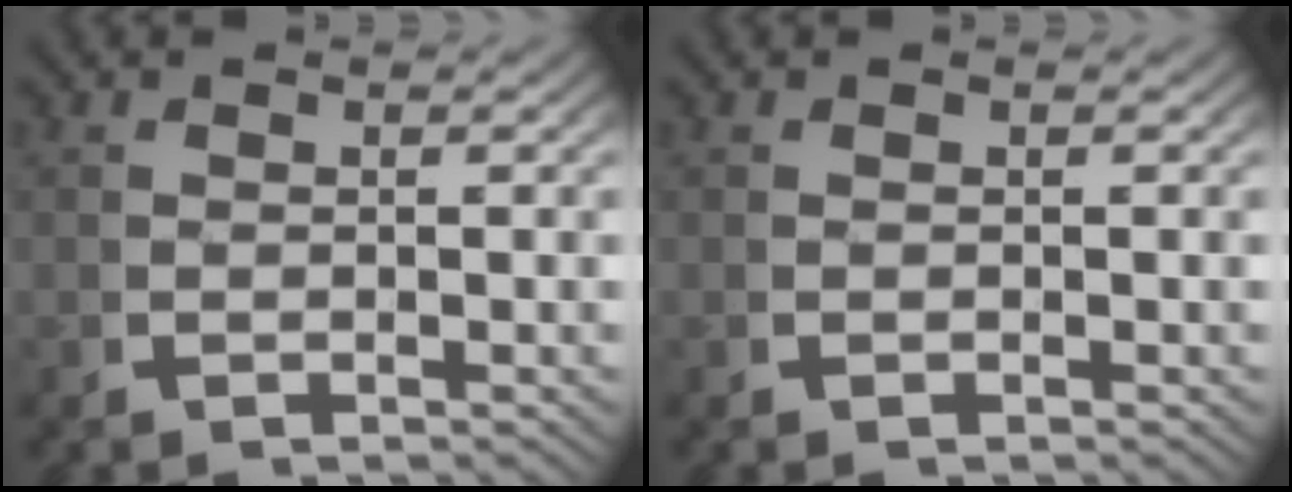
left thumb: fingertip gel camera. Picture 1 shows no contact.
{"total": 0.0}